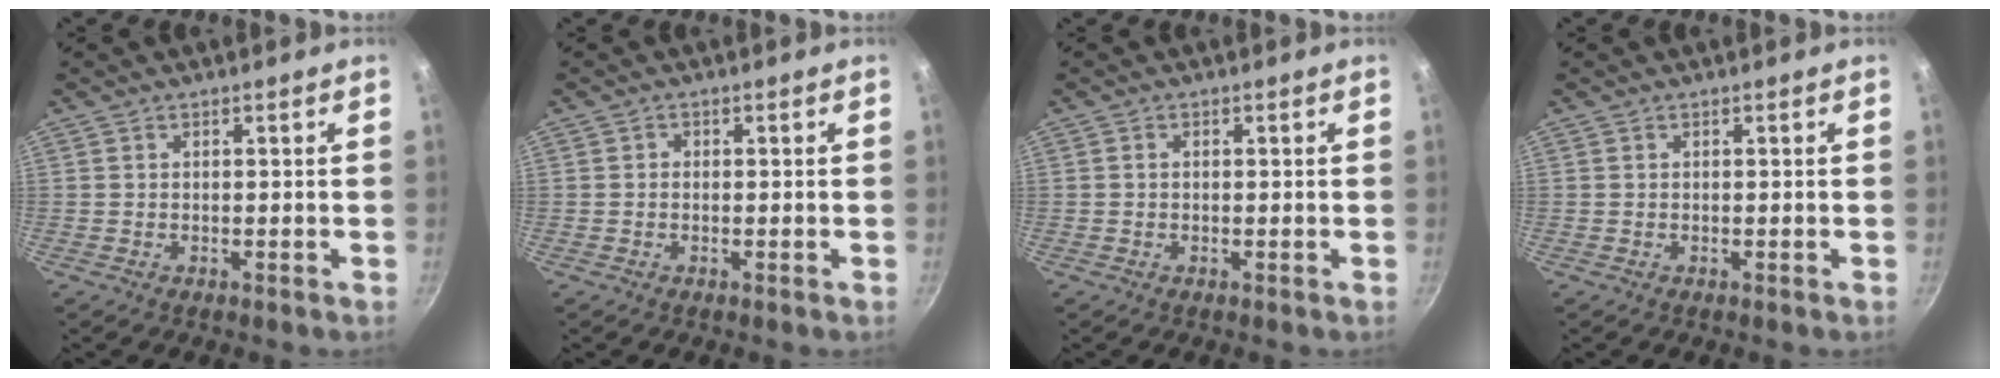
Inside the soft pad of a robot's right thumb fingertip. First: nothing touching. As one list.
[{"total": 0.7, "force": [-0.2, 0.6, 0.1], "torque": [0.000, 0.003, -0.004]}, {"total": 0.5, "force": [0.0, 0.4, 0.3], "torque": [-0.005, 0.004, -0.001]}, {"total": 0.0}]